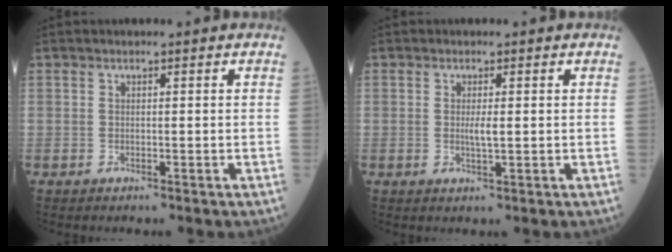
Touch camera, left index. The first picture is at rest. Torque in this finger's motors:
{"motor_torque": [0.36, 0.02, 0.05, 0.02]}